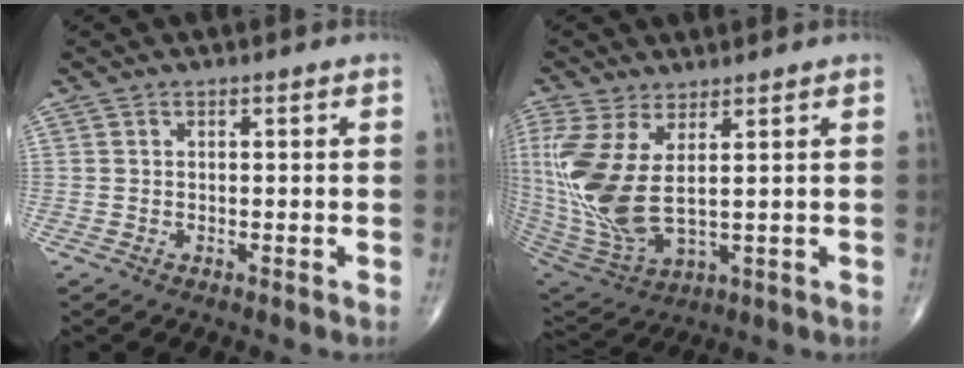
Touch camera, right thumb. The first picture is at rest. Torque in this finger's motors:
{"motor_torque": [2.47, 2.54, 1.93, 0.65, 0.72]}